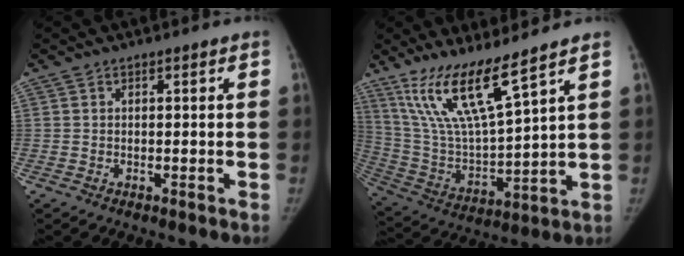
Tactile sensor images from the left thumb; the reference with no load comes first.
{"total": 15.3, "force": [10.5, 2.0, 10.9], "torque": [-0.203, -0.062, 0.220]}